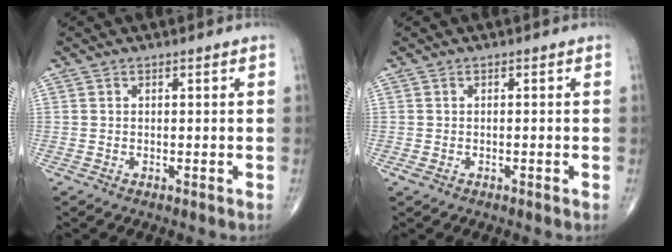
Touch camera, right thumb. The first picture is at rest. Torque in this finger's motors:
{"motor_torque": [0.71, 0.38, 0.11, -0.26, -0.01]}